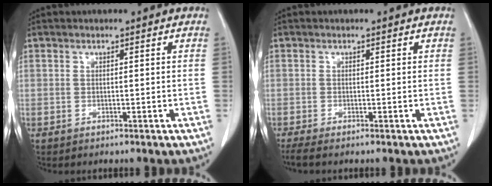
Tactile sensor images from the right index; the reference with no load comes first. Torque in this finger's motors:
{"motor_torque": [0.01, -0.02, 0.06, 0.02]}